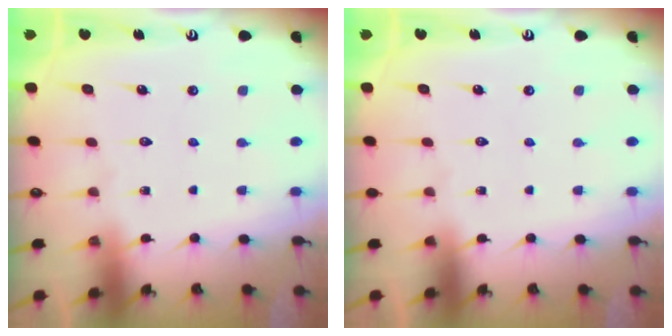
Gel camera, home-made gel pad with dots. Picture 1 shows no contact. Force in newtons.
{"total": 0.0}